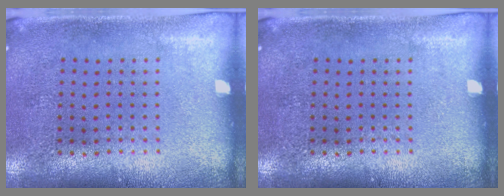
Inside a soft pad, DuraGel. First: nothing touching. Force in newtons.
{"total": 0.0}